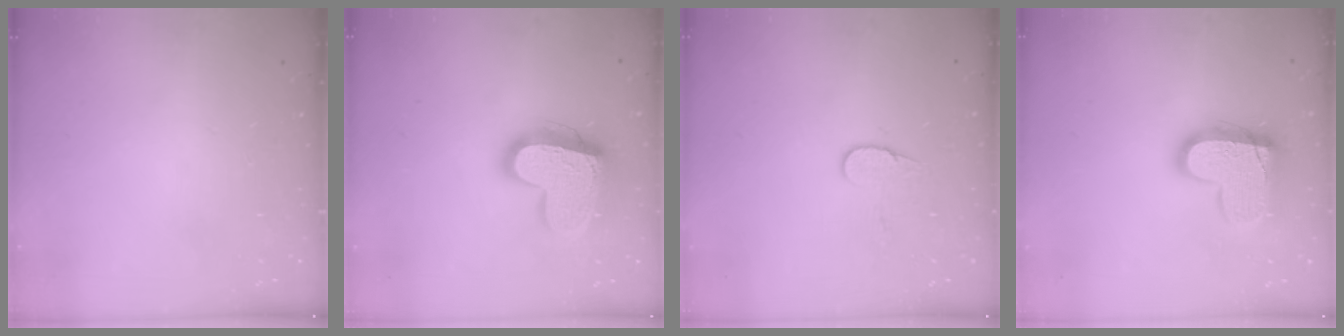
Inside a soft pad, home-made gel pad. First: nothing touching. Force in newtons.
{"total": 18.7, "press": 18.6, "slide": 1.6}
{"total": 7.3, "press": 7.3, "slide": 0.4}
{"total": 15.7, "press": 15.6, "slide": 1.1}